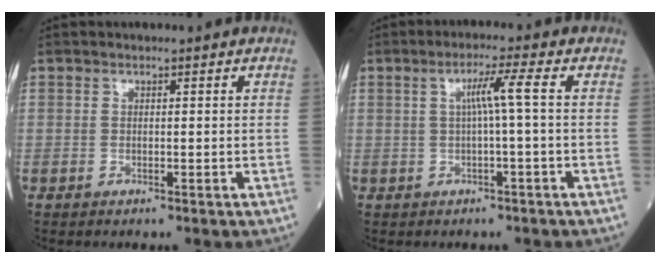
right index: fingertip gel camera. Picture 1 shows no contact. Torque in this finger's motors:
{"motor_torque": [0.45, -0.11, 0.34, 0.08]}